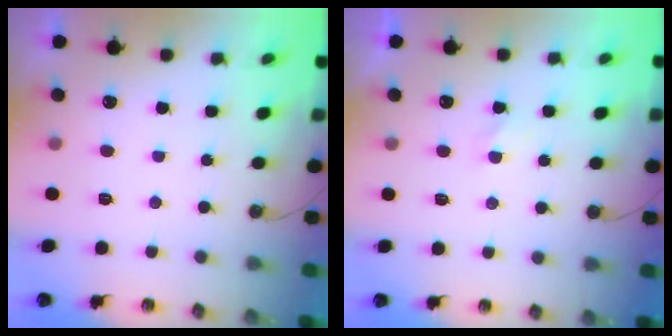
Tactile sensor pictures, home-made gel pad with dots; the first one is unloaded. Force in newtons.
{"total": 2.1, "press": 2.1, "slide": 0.4}